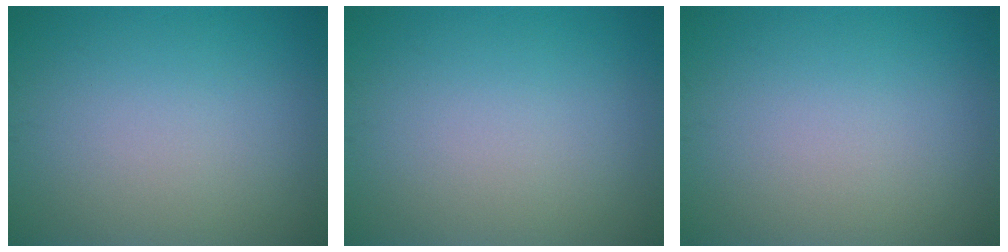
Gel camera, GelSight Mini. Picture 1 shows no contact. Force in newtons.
{"total": 0.0}
{"total": 0.0}